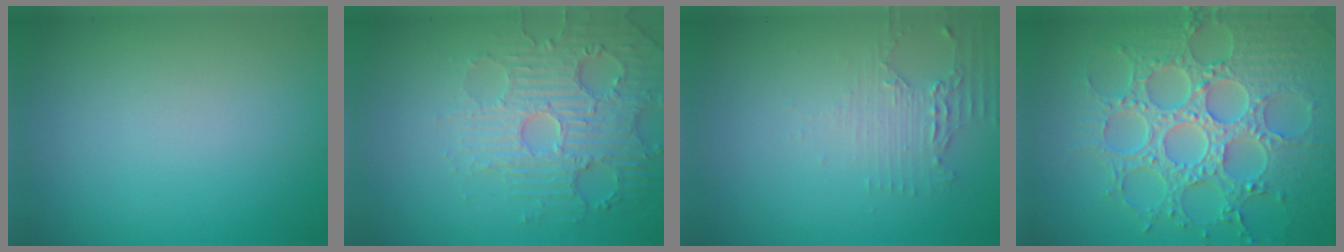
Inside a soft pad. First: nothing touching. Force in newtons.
{"total": 5.0, "press": 4.1, "slide": 2.9}
{"total": 2.3, "press": 1.6, "slide": 1.6}
{"total": 8.7, "press": 6.5, "slide": 5.8}